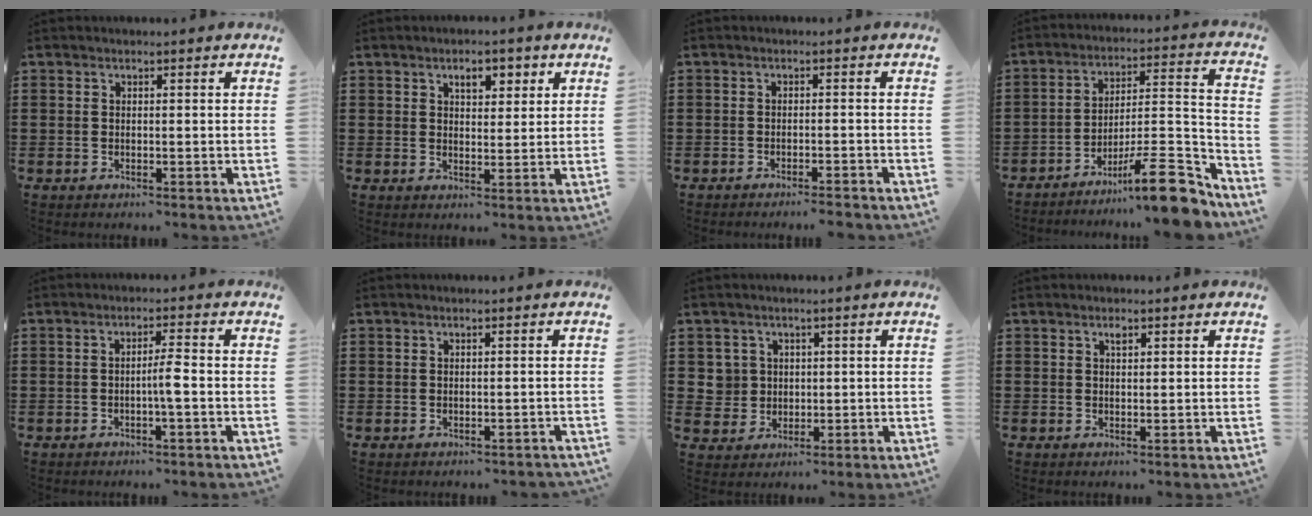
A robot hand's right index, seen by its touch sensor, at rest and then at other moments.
{"total": 3.9, "force": [2.0, 2.1, 2.5], "torque": [-0.035, 0.001, 0.028]}
{"total": 1.7, "force": [-1.6, -0.4, 0.6], "torque": [-0.013, -0.001, -0.030]}
{"total": 13.7, "force": [-9.9, 2.7, 9.1], "torque": [-0.108, 0.034, -0.172]}
{"total": 3.0, "force": [-0.9, 0.0, 2.9], "torque": [-0.051, -0.001, -0.018]}
{"total": 0.8, "force": [-0.5, 0.6, 0.0], "torque": [-0.002, 0.002, -0.011]}
{"total": 3.8, "force": [0.7, 3.7, 0.5], "torque": [-0.030, 0.013, 0.013]}
{"total": 1.1, "force": [0.6, 0.4, 0.8], "torque": [-0.017, 0.003, 0.010]}